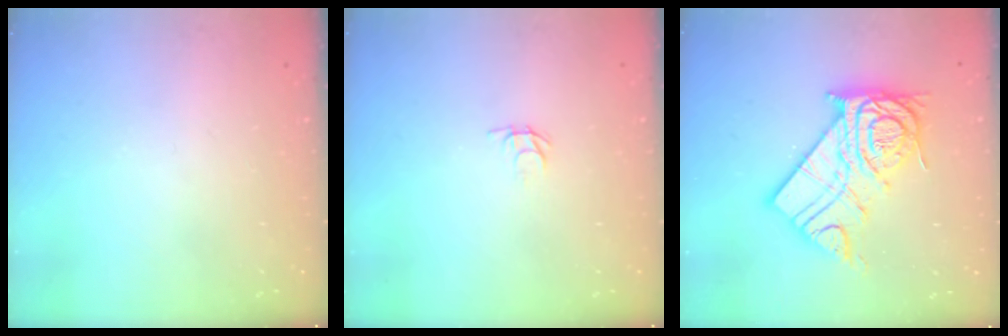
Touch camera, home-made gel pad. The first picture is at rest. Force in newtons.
{"total": 2.5, "press": 2.5, "slide": 0.3}
{"total": 20.0, "press": 19.9, "slide": 1.9}